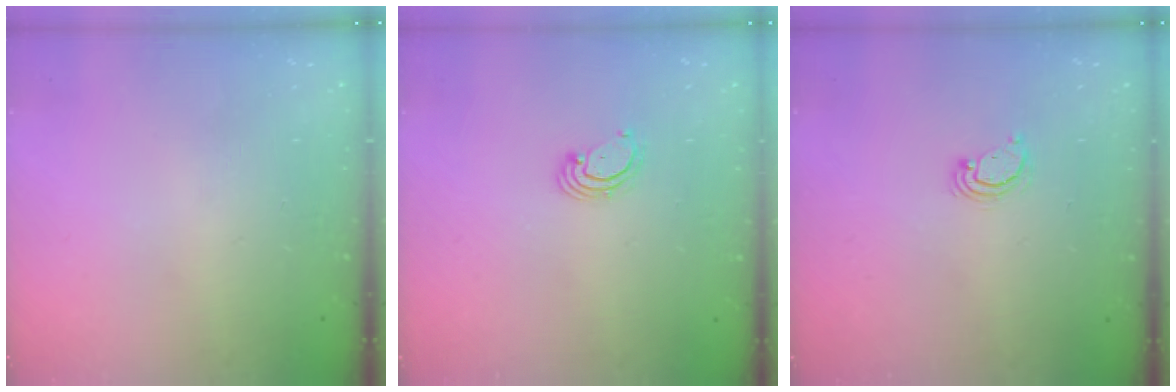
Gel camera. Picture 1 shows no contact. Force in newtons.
{"total": 2.7, "press": 2.7, "slide": 0.3}
{"total": 3.0, "press": 3.0, "slide": 0.2}